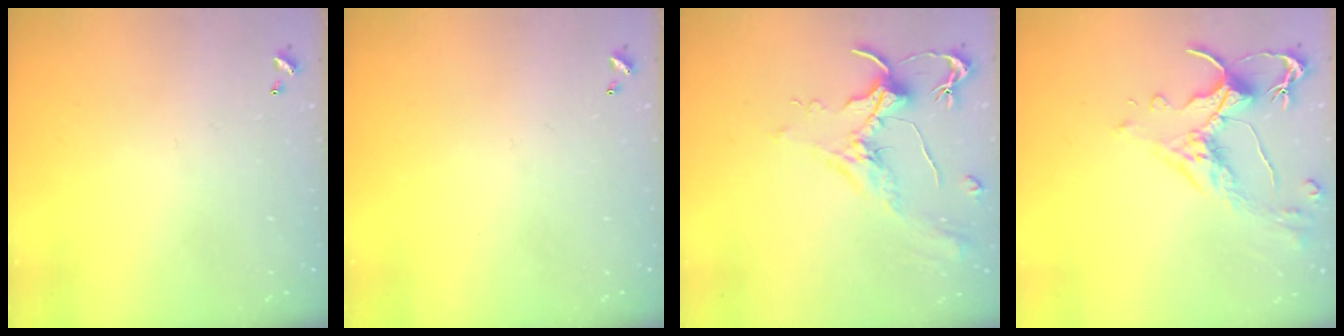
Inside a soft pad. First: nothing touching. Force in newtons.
{"total": 0.0}
{"total": 2.0, "press": 1.8, "slide": 0.8}
{"total": 2.5, "press": 2.2, "slide": 1.3}